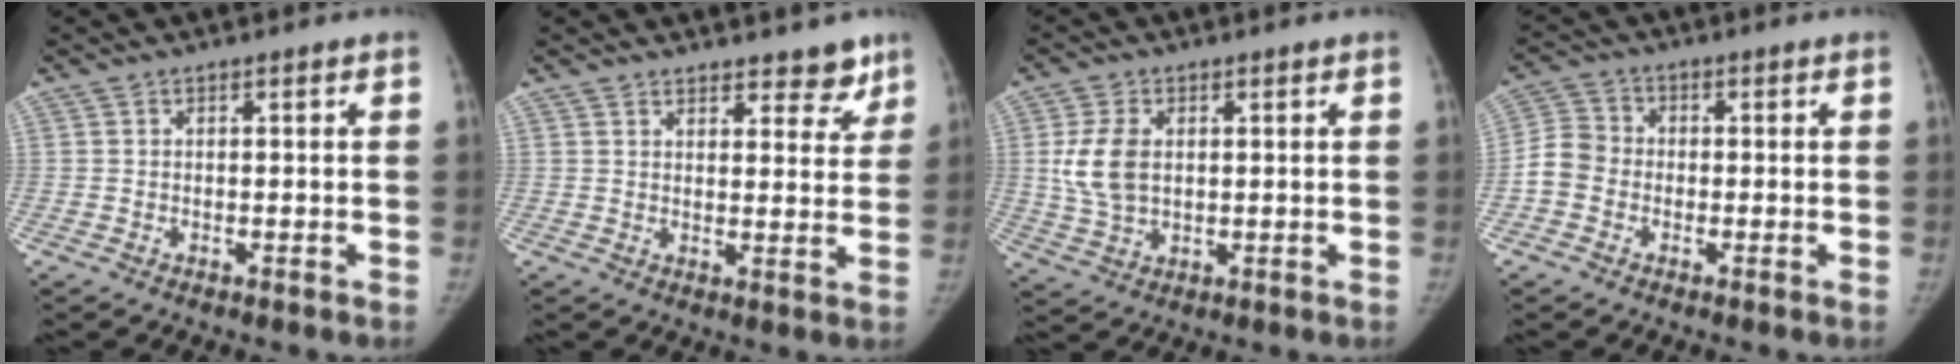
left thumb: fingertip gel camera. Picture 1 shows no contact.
{"total": 6.7, "force": [5.5, 3.0, 2.5], "torque": [0.007, -0.032, 0.068]}
{"total": 7.9, "force": [1.4, 5.1, 5.8], "torque": [-0.114, -0.005, 0.034]}
{"total": 5.4, "force": [-1.4, 4.7, 2.3], "torque": [-0.035, 0.015, -0.039]}